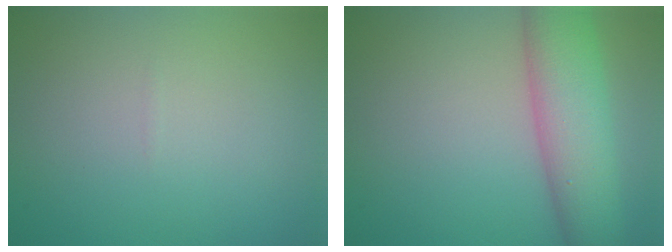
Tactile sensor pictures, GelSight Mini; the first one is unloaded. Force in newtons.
{"total": 7.3, "press": 7.3, "slide": 0.2}